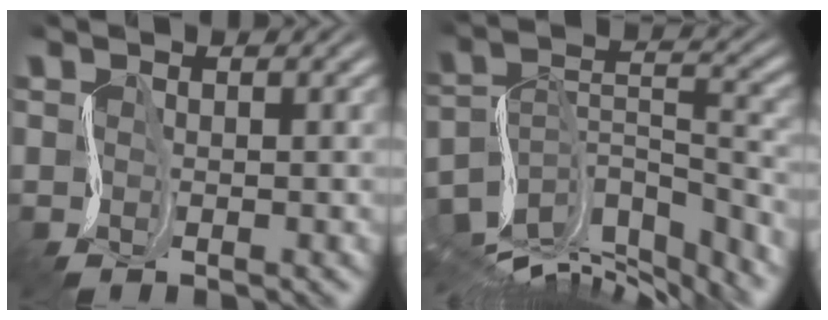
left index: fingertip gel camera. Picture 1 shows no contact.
{"total": 11.9, "force": [-9.6, 4.4, 5.4], "torque": [-0.097, 0.024, -0.144]}